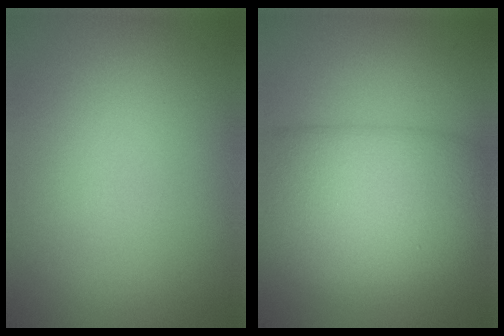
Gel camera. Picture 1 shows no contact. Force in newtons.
{"total": 11.2, "press": 11.2, "slide": 0.3}